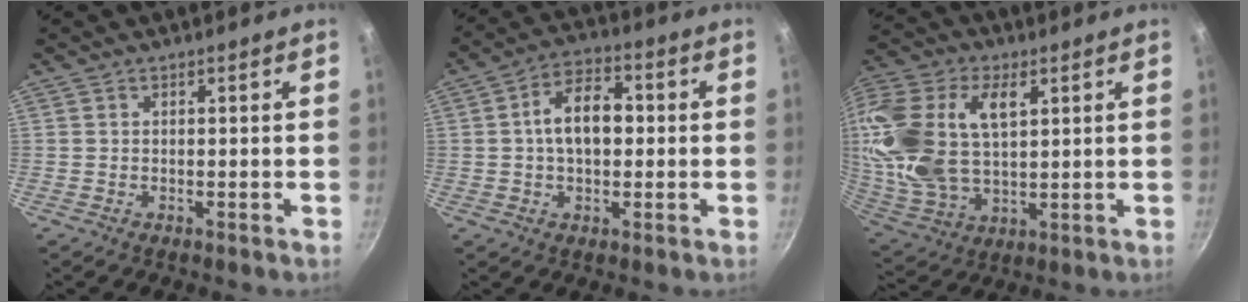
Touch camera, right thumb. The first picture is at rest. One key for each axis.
{"total": 9.7, "fx": 0.6, "fy": 6.0, "fz": 7.6, "tx": -0.102, "ty": 0.024, "tz": -0.001}
{"total": 25.0, "fx": 7.4, "fy": 15.4, "fz": 18.3, "tx": -0.401, "ty": 0.002, "tz": 0.140}